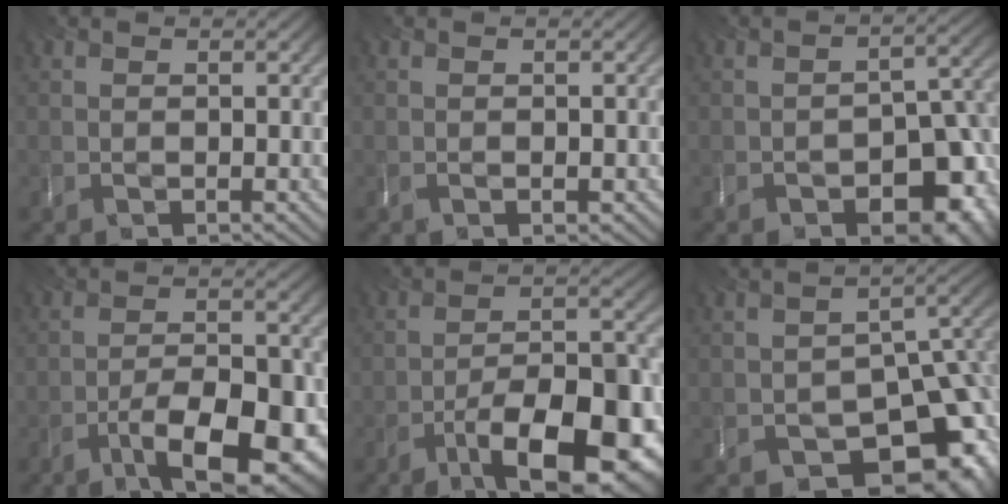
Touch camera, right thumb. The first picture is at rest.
{"total": 1.1, "force": [-0.6, 0.5, 0.7], "torque": [-0.007, -0.004, 0.001]}
{"total": 9.4, "force": [-4.7, 5.4, 6.0], "torque": [-0.088, -0.043, -0.061]}
{"total": 9.8, "force": [-5.4, 3.2, 7.6], "torque": [-0.122, -0.010, -0.078]}
{"total": 13.8, "force": [-8.1, 4.8, 10.2], "torque": [-0.155, -0.008, -0.130]}
{"total": 14.1, "force": [-7.3, 8.4, 8.6], "torque": [-0.109, -0.037, -0.097]}